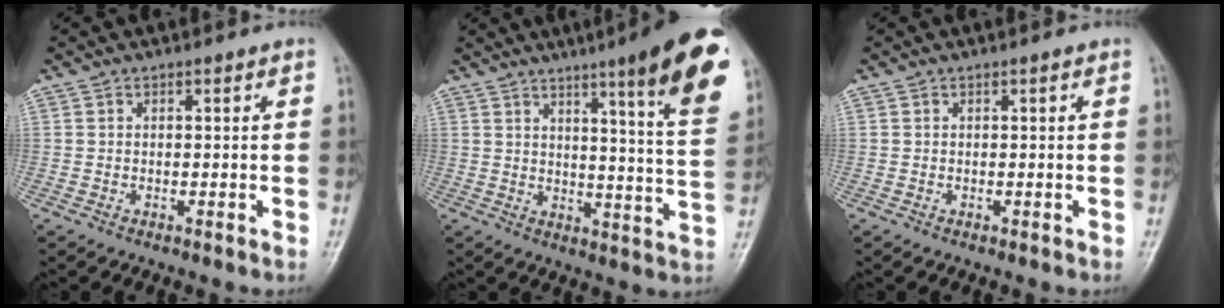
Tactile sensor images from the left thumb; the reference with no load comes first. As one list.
[{"total": 17.6, "force": [9.9, 1.8, 14.4], "torque": [-0.166, -0.054, 0.124]}, {"total": 0.0}]